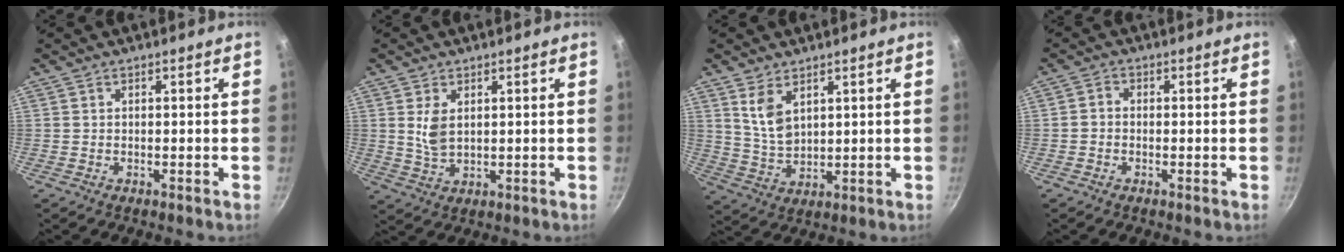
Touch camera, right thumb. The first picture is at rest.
{"total": 4.6, "force": [1.3, 2.6, 3.6], "torque": [-0.067, -0.013, 0.031]}
{"total": 6.6, "force": [3.3, 3.5, 4.4], "torque": [-0.076, -0.030, 0.073]}
{"total": 1.6, "force": [-0.6, 1.3, 0.8], "torque": [-0.014, 0.010, -0.016]}